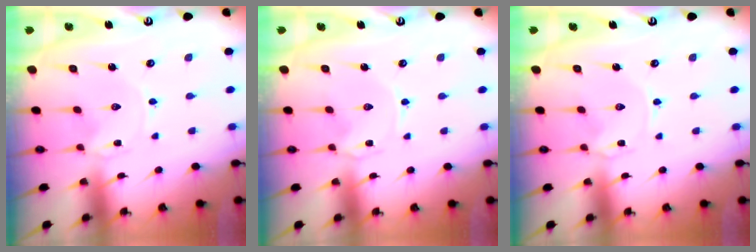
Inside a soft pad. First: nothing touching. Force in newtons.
{"total": 0.0}
{"total": 0.0}